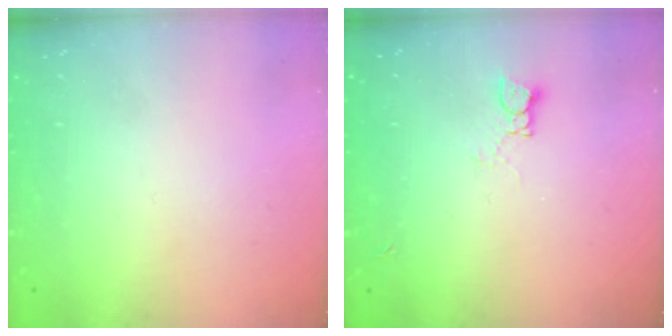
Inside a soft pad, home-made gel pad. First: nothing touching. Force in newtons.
{"total": 3.6, "press": 3.6, "slide": 0.4}